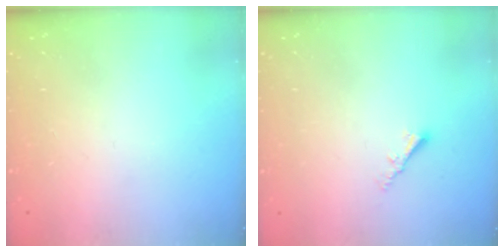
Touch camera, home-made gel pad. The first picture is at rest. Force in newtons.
{"total": 2.2, "press": 2.2, "slide": 0.4}